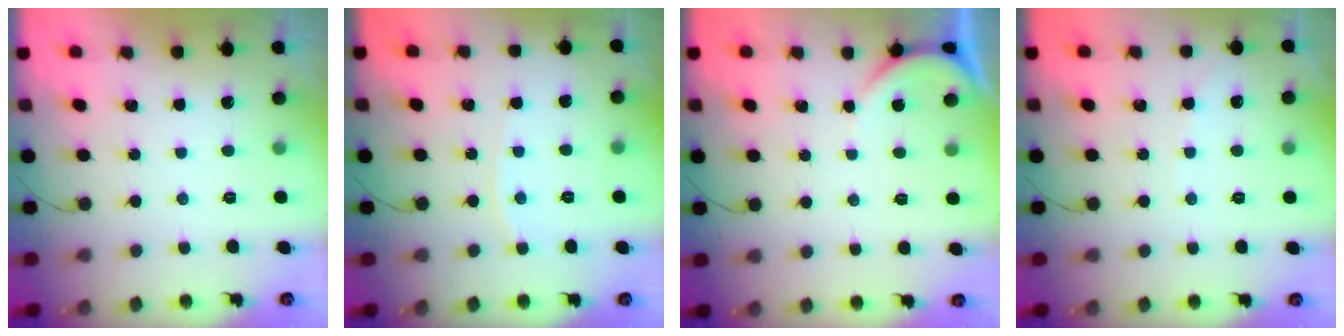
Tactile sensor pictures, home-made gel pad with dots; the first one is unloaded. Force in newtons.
{"total": 3.3, "press": 3.3, "slide": 0.5}
{"total": 2.8, "press": 2.8, "slide": 0.5}
{"total": 3.5, "press": 3.5, "slide": 0.5}